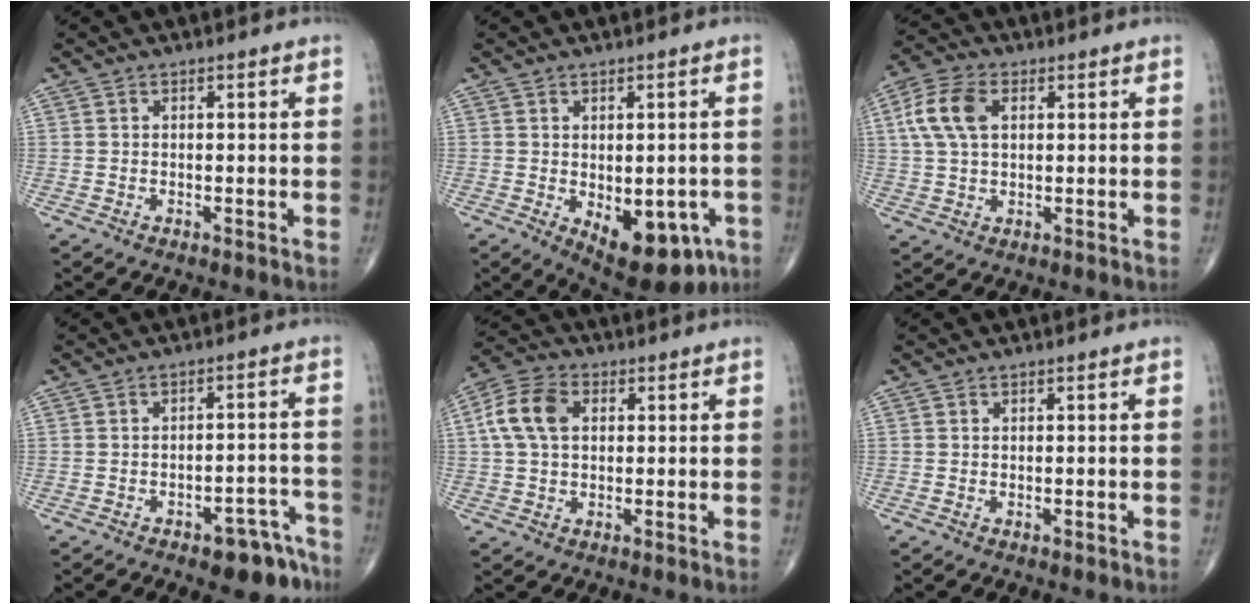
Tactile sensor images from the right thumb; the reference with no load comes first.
{"total": 13.1, "force": [-4.9, 7.1, 9.9], "torque": [-0.113, 0.004, -0.051]}
{"total": 8.8, "force": [2.3, 5.3, 6.7], "torque": [-0.142, 0.012, 0.042]}
{"total": 8.0, "force": [-5.6, 3.5, 4.4], "torque": [-0.029, 0.049, -0.069]}
{"total": 9.0, "force": [1.8, 6.2, 6.4], "torque": [-0.126, 0.017, 0.029]}
{"total": 0.0}